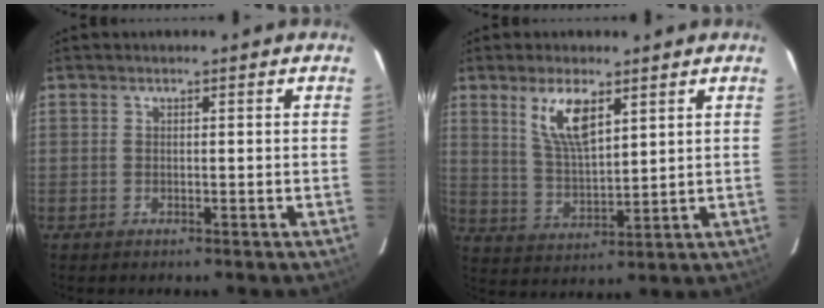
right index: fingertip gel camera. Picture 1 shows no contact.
{"total": 8.6, "force": [4.5, 3.0, 6.6], "torque": [-0.122, -0.002, 0.097]}